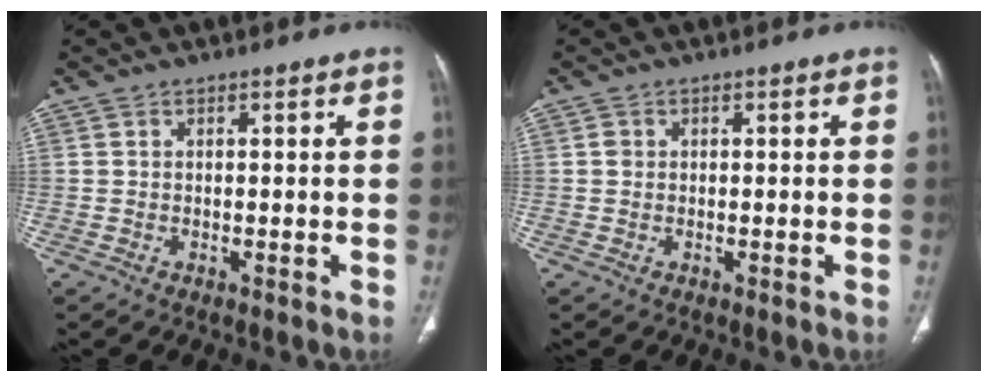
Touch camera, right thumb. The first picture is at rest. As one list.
[{"total": 1.1, "force": [0.1, 1.0, 0.5], "torque": [-0.006, 0.002, 0.002]}]